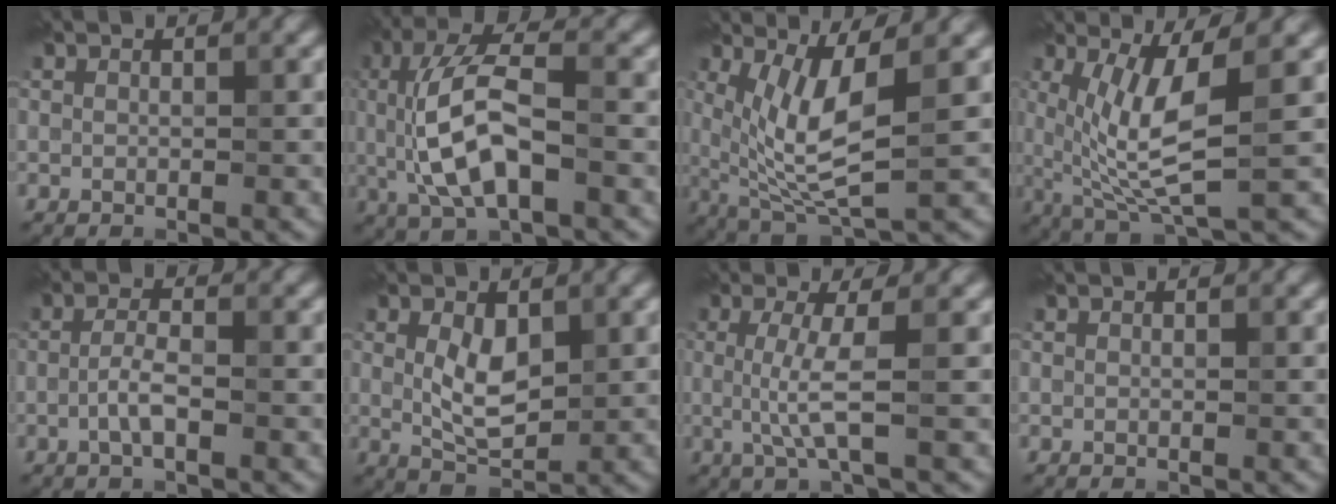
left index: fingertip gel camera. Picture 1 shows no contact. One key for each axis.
{"total": 8.1, "fx": -0.3, "fy": 3.3, "fz": 7.4, "tx": -0.150, "ty": 0.002, "tz": -0.008}
{"total": 6.4, "fx": 0.9, "fy": 1.8, "fz": 6.1, "tx": -0.127, "ty": -0.018, "tz": 0.027}
{"total": 6.6, "fx": 0.6, "fy": 1.6, "fz": 6.4, "tx": -0.131, "ty": -0.013, "tz": 0.018}
{"total": 2.2, "fx": -0.9, "fy": 0.5, "fz": 1.9, "tx": -0.041, "ty": 0.006, "tz": -0.023}
{"total": 3.6, "fx": 0.7, "fy": 1.9, "fz": 3.0, "tx": -0.063, "ty": -0.001, "tz": 0.016}
{"total": 3.3, "fx": -0.1, "fy": 0.4, "fz": 3.3, "tx": -0.070, "ty": -0.004, "tz": -0.003}
{"total": 0.0}